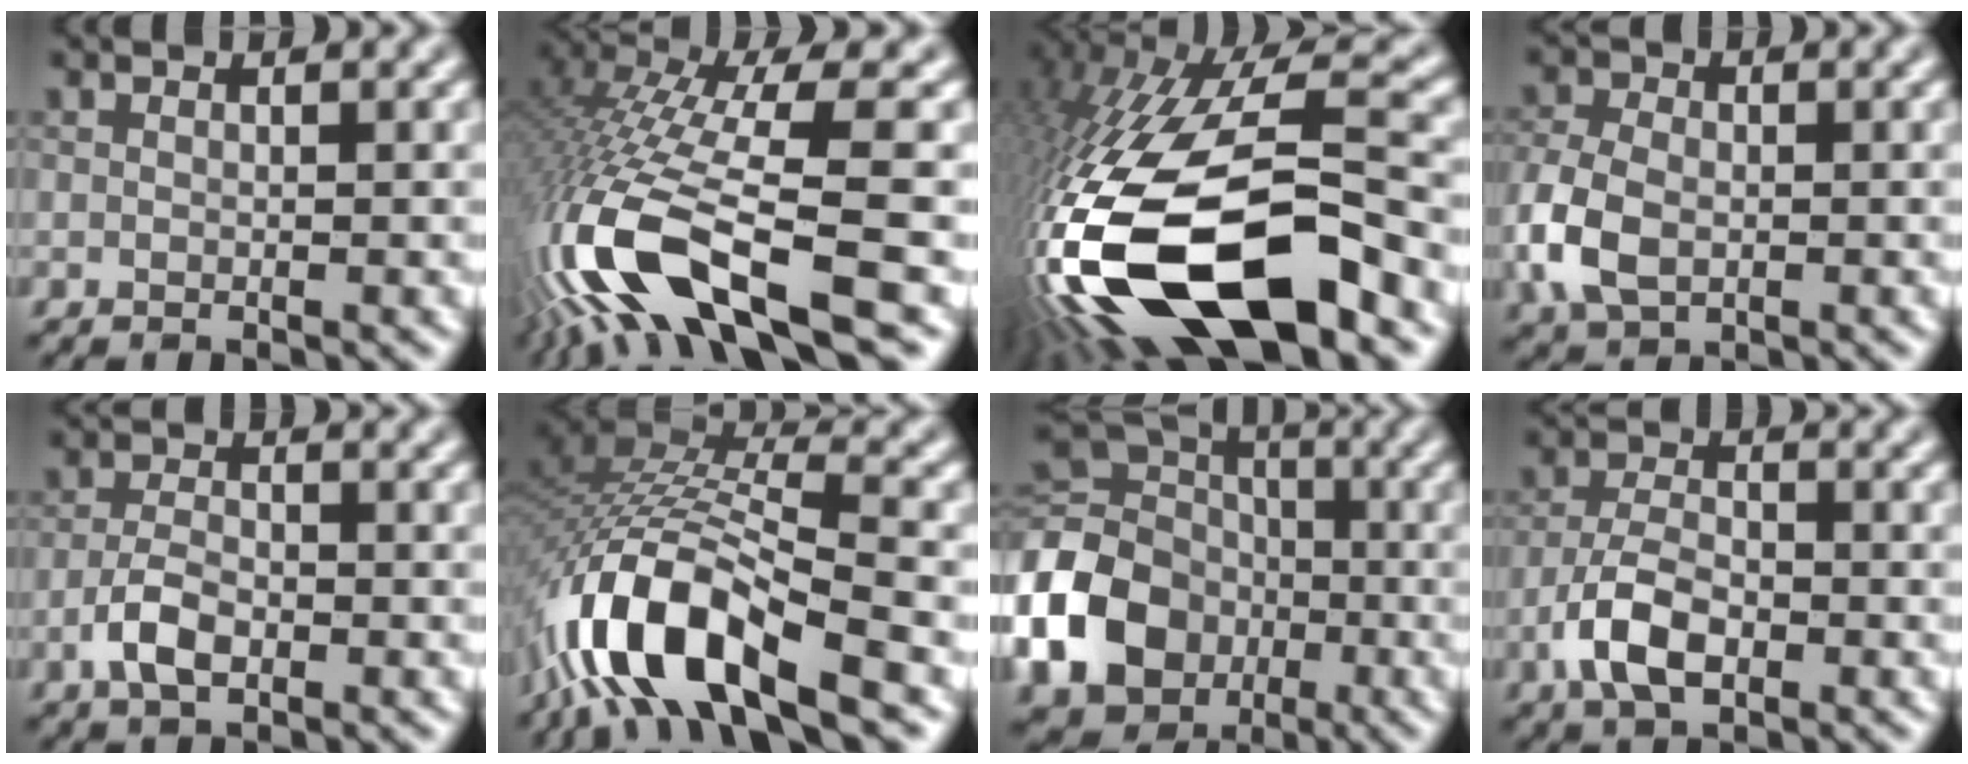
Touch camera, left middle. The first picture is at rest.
{"total": 13.7, "force": [-5.6, 3.8, 12.0], "torque": [-0.260, 0.006, -0.088]}
{"total": 18.3, "force": [-7.0, 7.0, 15.4], "torque": [-0.313, -0.017, -0.118]}
{"total": 5.2, "force": [-1.4, 3.5, 3.5], "torque": [-0.089, 0.001, -0.037]}
{"total": 2.8, "force": [-1.3, 1.4, 2.1], "torque": [-0.045, 0.005, -0.032]}
{"total": 12.1, "force": [-6.8, 4.3, 9.0], "torque": [-0.178, 0.002, -0.132]}
{"total": 13.4, "force": [-4.0, 11.0, 6.6], "torque": [-0.172, -0.013, -0.099]}
{"total": 4.3, "force": [-2.0, 2.1, 3.2], "torque": [-0.063, 0.005, -0.046]}